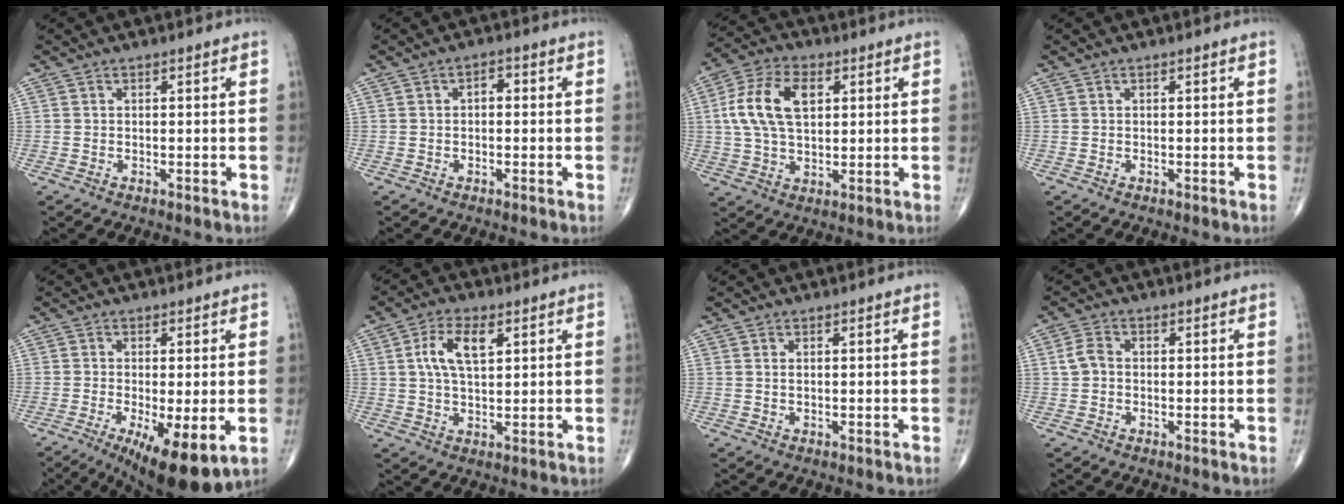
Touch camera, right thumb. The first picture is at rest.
{"total": 1.9, "force": [0.0, 1.2, 1.4], "torque": [-0.010, 0.009, -0.007]}
{"total": 12.6, "force": [2.7, 7.4, 9.9], "torque": [-0.191, 0.010, 0.049]}
{"total": 0.0}
{"total": 11.8, "force": [-4.2, 3.4, 10.5], "torque": [-0.164, -0.022, -0.057]}
{"total": 7.5, "force": [2.4, 3.6, 6.2], "torque": [-0.118, 0.000, 0.044]}
{"total": 0.5, "force": [0.2, 0.3, 0.5], "torque": [-0.011, 0.000, 0.004]}
{"total": 3.0, "force": [-0.1, 2.2, 2.1], "torque": [-0.042, 0.009, -0.006]}